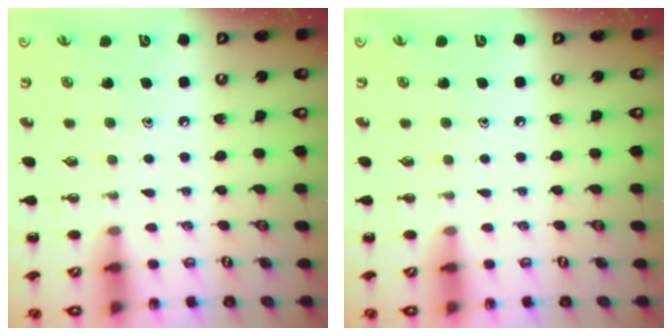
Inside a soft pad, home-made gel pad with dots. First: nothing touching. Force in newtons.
{"total": 0.0}